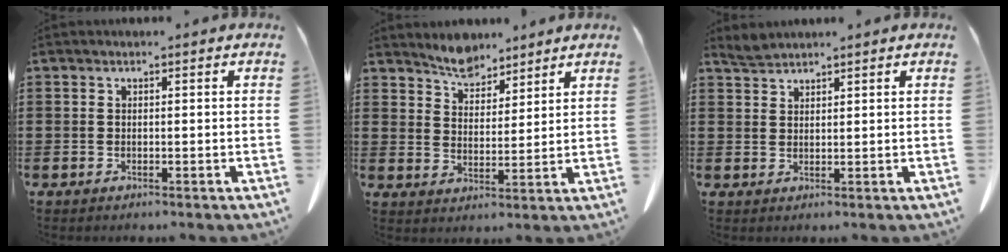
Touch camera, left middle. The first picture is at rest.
{"total": 5.1, "force": [4.7, 1.8, 0.7], "torque": [-0.023, -0.015, 0.087]}
{"total": 1.9, "force": [1.8, 0.3, 0.2], "torque": [-0.010, 0.005, 0.035]}